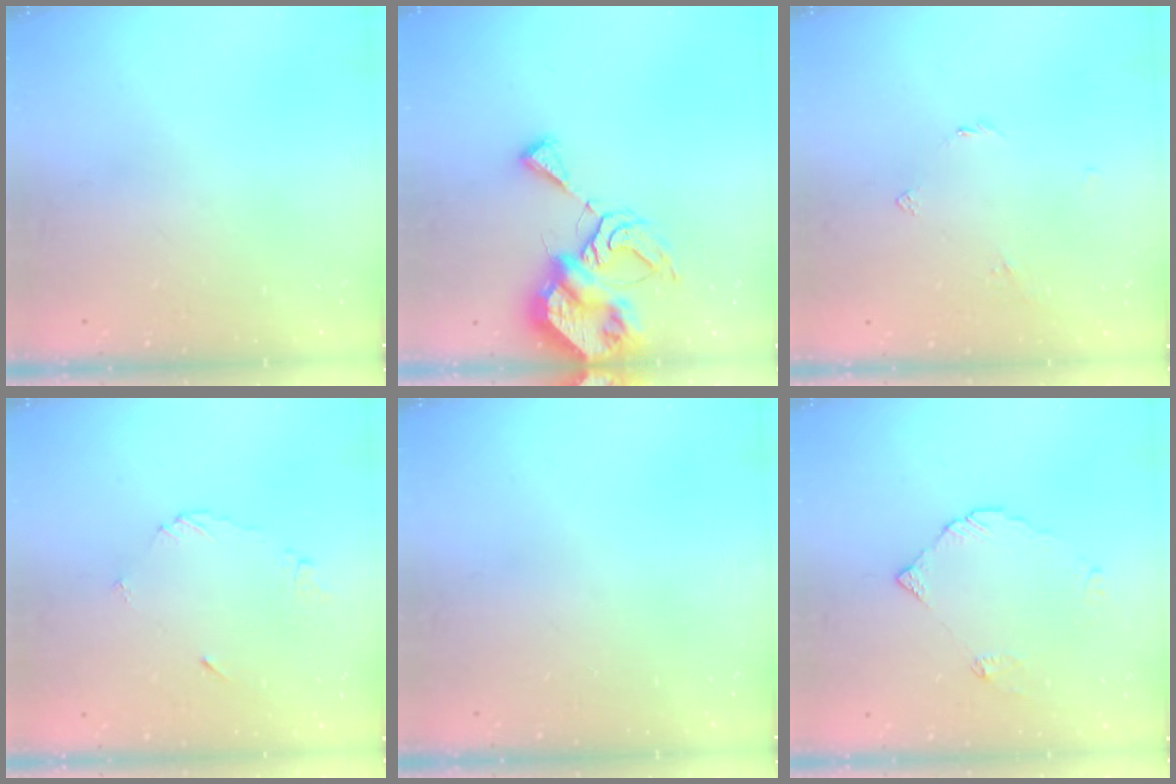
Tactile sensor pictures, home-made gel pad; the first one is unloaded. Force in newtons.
{"total": 9.3, "press": 9.2, "slide": 1.2}
{"total": 2.8, "press": 2.7, "slide": 0.6}
{"total": 4.9, "press": 4.9, "slide": 0.1}
{"total": 0.0}
{"total": 3.9, "press": 3.9, "slide": 0.0}